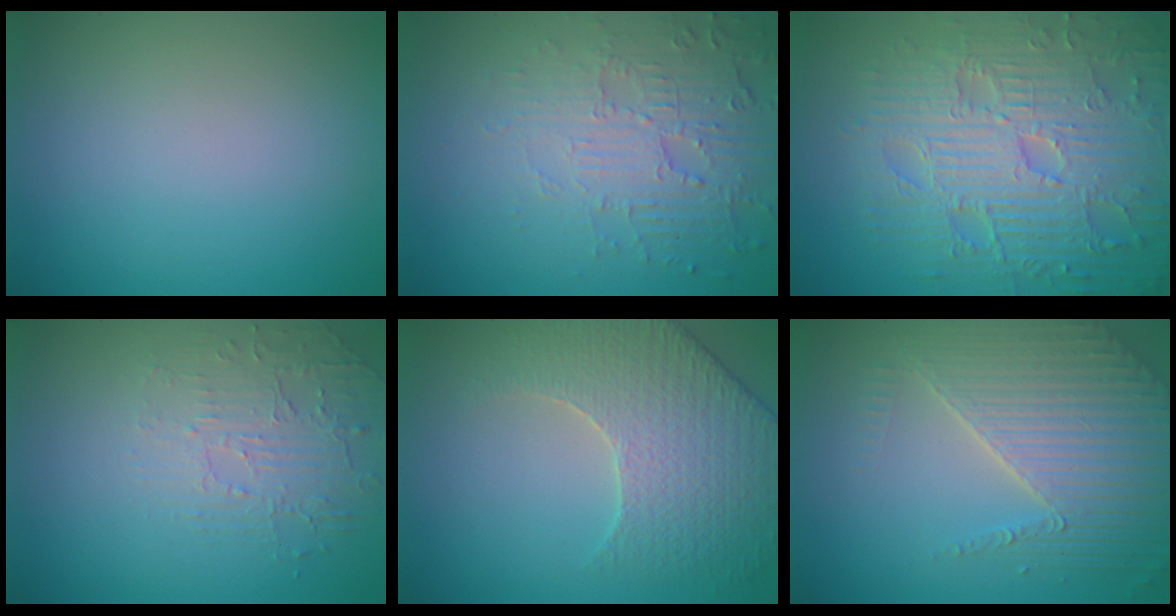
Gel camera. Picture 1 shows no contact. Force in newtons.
{"total": 5.7, "press": 3.7, "slide": 4.3}
{"total": 9.4, "press": 6.8, "slide": 6.4}
{"total": 2.1, "press": 1.3, "slide": 1.7}
{"total": 5.3, "press": 5.0, "slide": 1.7}
{"total": 5.2, "press": 4.5, "slide": 2.7}